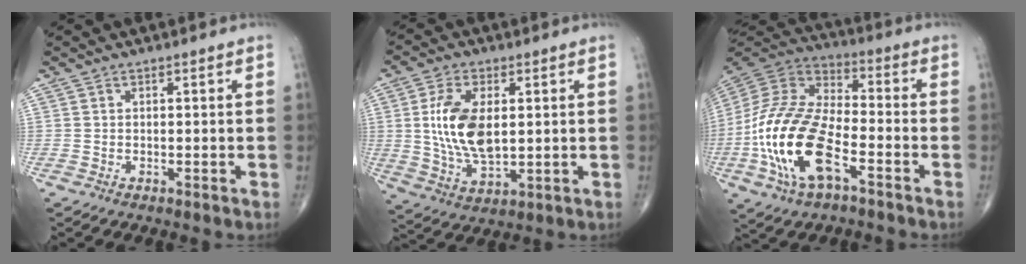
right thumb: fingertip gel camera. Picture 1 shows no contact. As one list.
[{"total": 12.6, "force": [1.7, 6.6, 10.6], "torque": [-0.203, -0.012, 0.039]}, {"total": 20.7, "force": [-7.3, 9.6, 16.8], "torque": [-0.349, 0.030, -0.136]}]